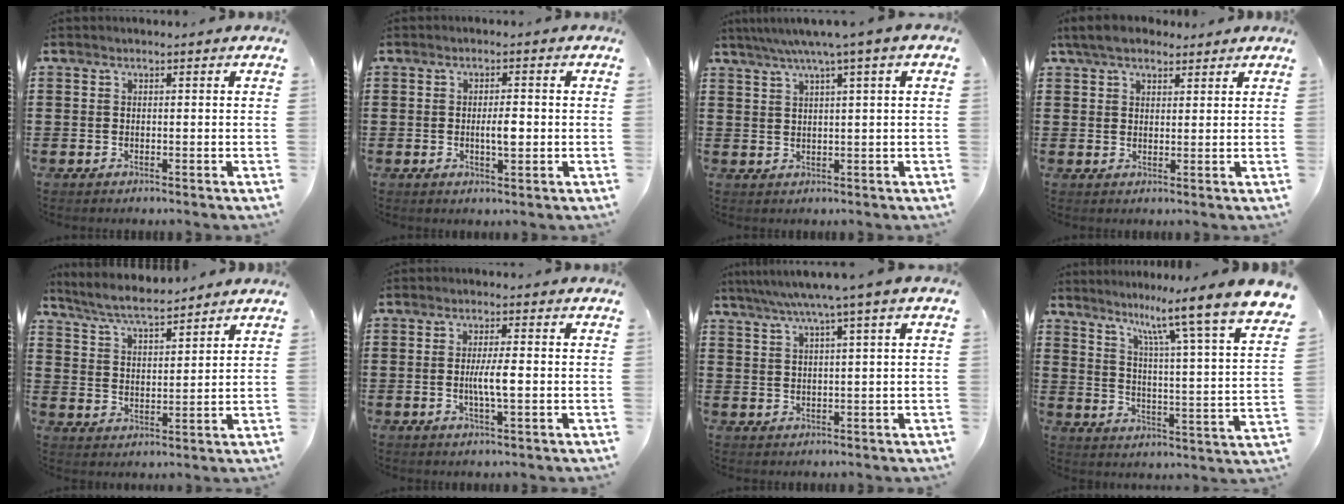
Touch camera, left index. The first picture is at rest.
{"total": 3.2, "force": [-0.3, 1.0, 3.0], "torque": [-0.047, -0.003, -0.008]}
{"total": 4.0, "force": [2.0, -0.4, 3.5], "torque": [-0.072, -0.001, 0.032]}
{"total": 4.8, "force": [3.8, 2.1, 2.1], "torque": [-0.053, 0.005, 0.071]}
{"total": 6.2, "force": [5.8, 0.6, 2.1], "torque": [-0.062, -0.020, 0.106]}
{"total": 4.1, "force": [-0.4, 0.6, 4.1], "torque": [-0.079, -0.002, -0.011]}
{"total": 4.8, "force": [2.9, -0.6, 3.7], "torque": [-0.080, -0.008, 0.046]}
{"total": 9.2, "force": [7.5, -1.7, 5.2], "torque": [-0.106, -0.079, 0.106]}